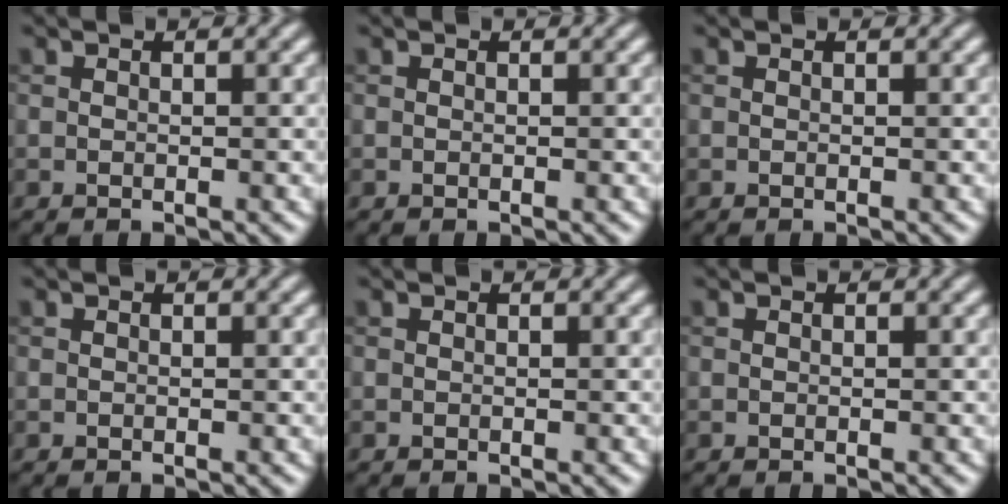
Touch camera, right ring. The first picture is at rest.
{"total": 0.0}
{"total": 0.0}
{"total": 0.0}
{"total": 0.0}
{"total": 0.0}